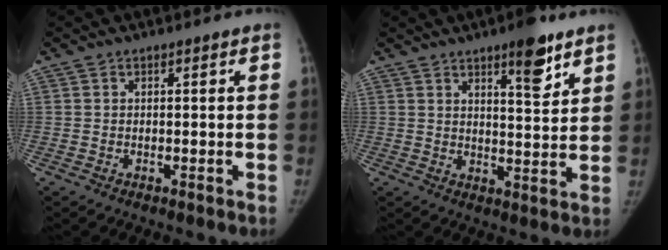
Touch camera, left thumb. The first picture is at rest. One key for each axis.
{"total": 8.6, "fx": 5.5, "fy": 2.3, "fz": 6.2, "tx": -0.073, "ty": -0.034, "tz": 0.080}